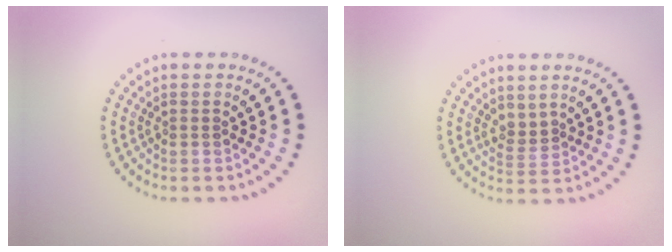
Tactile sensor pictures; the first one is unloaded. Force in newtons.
{"total": 1.5, "press": 1.0, "slide": 1.1}